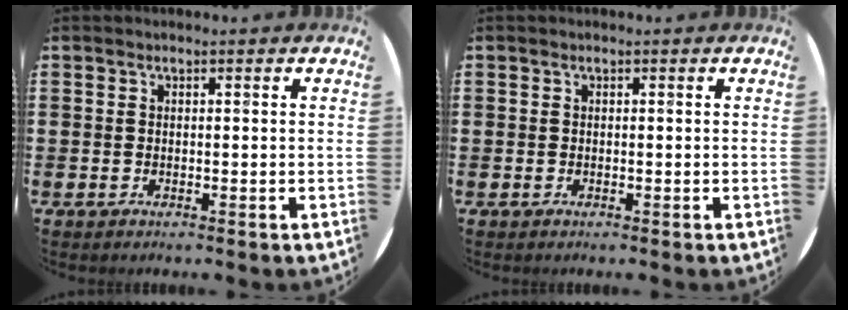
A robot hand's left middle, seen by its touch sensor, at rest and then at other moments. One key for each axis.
{"total": 0.0}